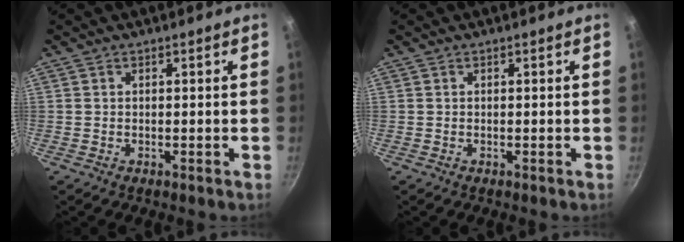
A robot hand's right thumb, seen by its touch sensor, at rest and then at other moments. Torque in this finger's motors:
{"motor_torque": [-0.16, -0.16, 0.24, -0.01, 0.00]}